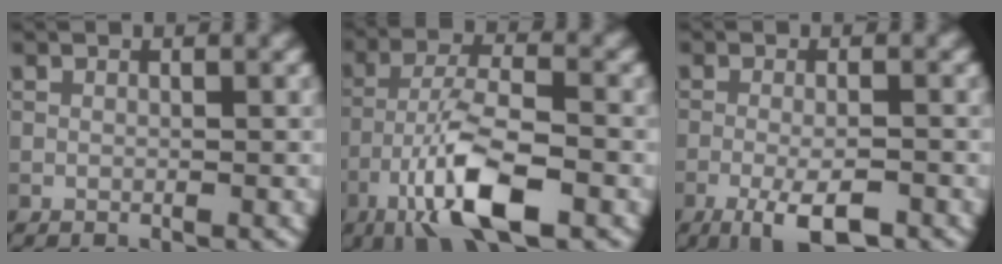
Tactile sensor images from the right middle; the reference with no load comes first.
{"total": 8.9, "force": [-4.6, 2.5, 7.1], "torque": [-0.131, 0.010, -0.091]}
{"total": 4.9, "force": [-2.8, 1.3, 3.9], "torque": [-0.075, 0.000, -0.049]}